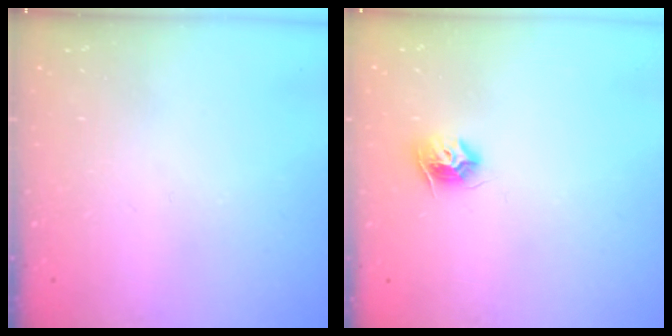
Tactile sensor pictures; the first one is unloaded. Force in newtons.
{"total": 8.7, "press": 8.6, "slide": 0.4}